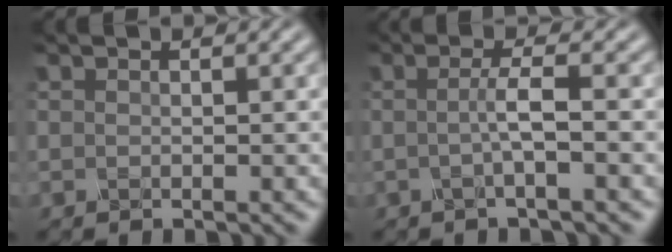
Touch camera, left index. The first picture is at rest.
{"total": 2.4, "force": [-0.3, 0.4, 2.3], "torque": [-0.045, -0.003, -0.011]}